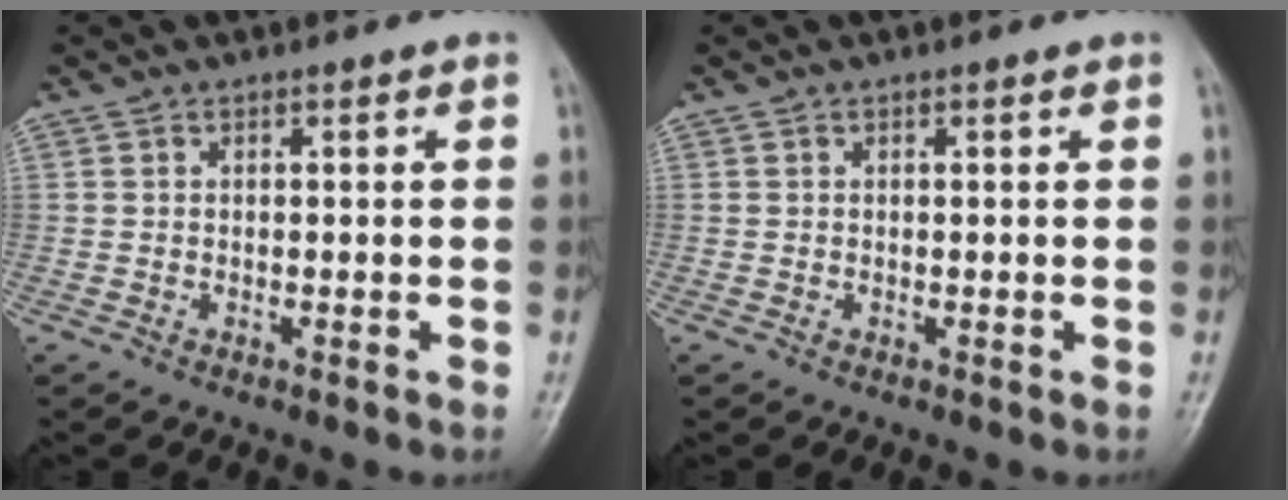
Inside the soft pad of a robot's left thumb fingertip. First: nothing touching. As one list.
[{"total": 0.0}]